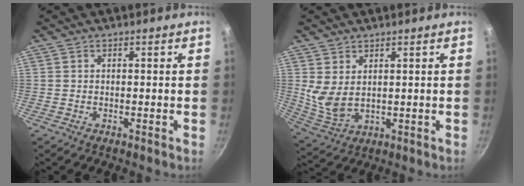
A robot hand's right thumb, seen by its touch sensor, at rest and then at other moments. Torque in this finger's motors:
{"motor_torque": [0.87, 0.53, 0.78, 0.53, 0.21]}